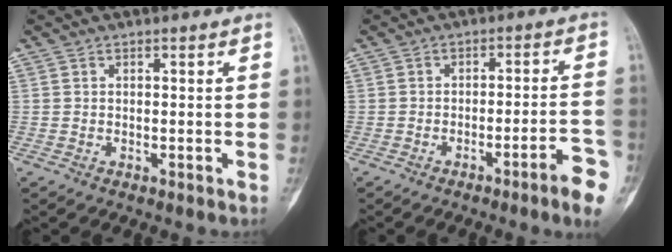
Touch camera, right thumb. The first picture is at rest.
{"total": 7.7, "force": [-4.1, 0.4, 6.5], "torque": [-0.083, 0.027, -0.052]}